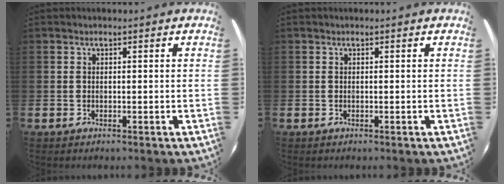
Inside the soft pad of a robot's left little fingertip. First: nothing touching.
{"total": 0.0}